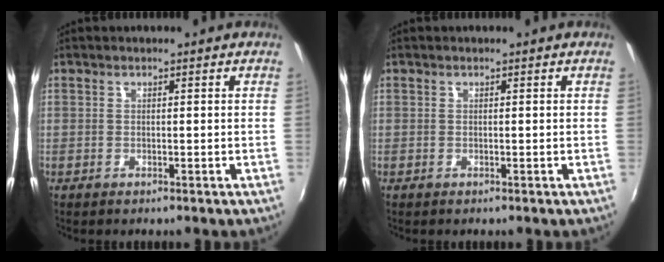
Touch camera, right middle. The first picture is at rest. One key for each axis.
{"total": 0.0}